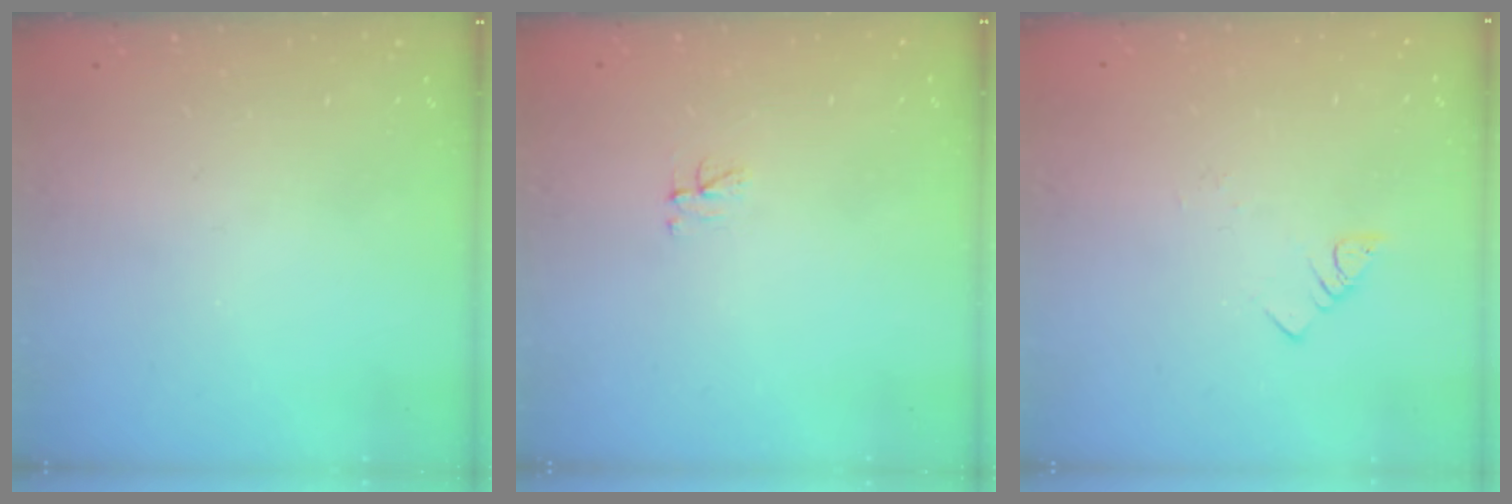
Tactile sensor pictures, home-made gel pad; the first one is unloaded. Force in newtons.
{"total": 2.9, "press": 2.9, "slide": 0.4}
{"total": 1.8, "press": 1.8, "slide": 0.3}